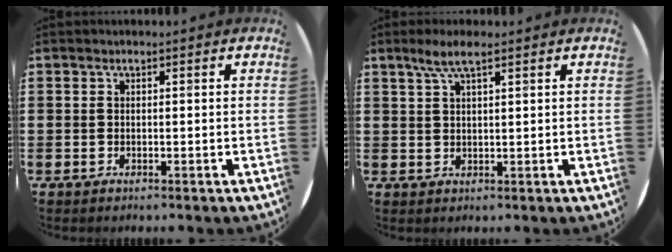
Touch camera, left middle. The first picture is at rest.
{"total": 3.7, "force": [2.4, 0.7, 2.7], "torque": [-0.057, 0.006, 0.042]}